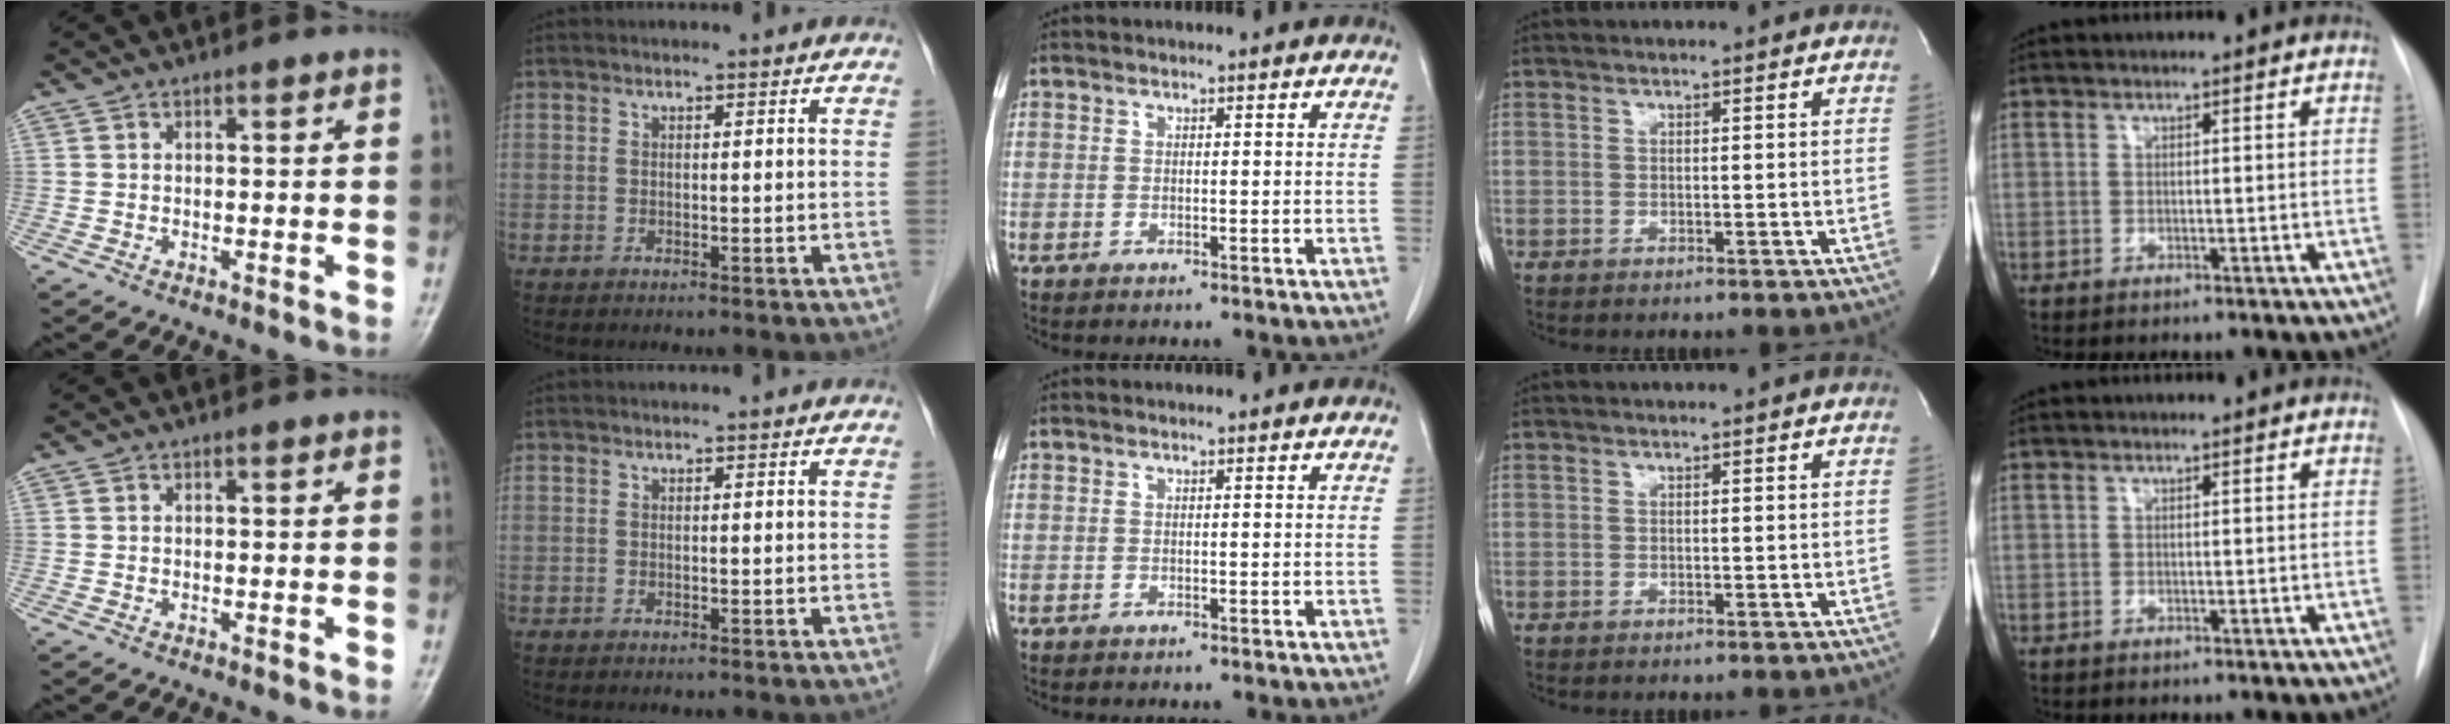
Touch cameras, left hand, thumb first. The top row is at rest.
{}